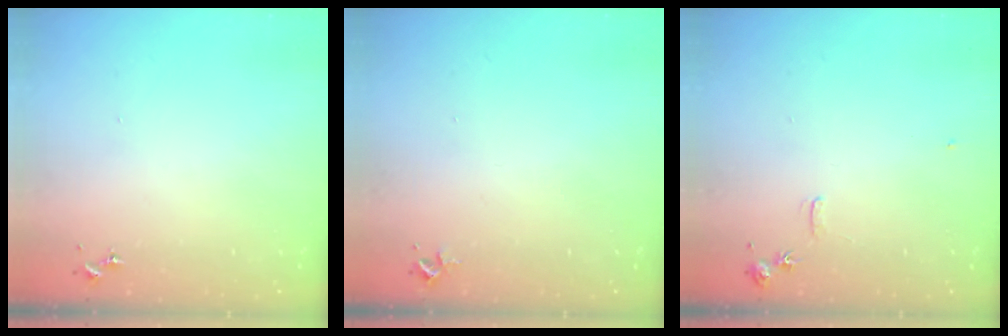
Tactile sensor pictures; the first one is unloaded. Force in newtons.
{"total": 2.4, "press": 2.4, "slide": 0.3}
{"total": 6.2, "press": 6.2, "slide": 0.8}